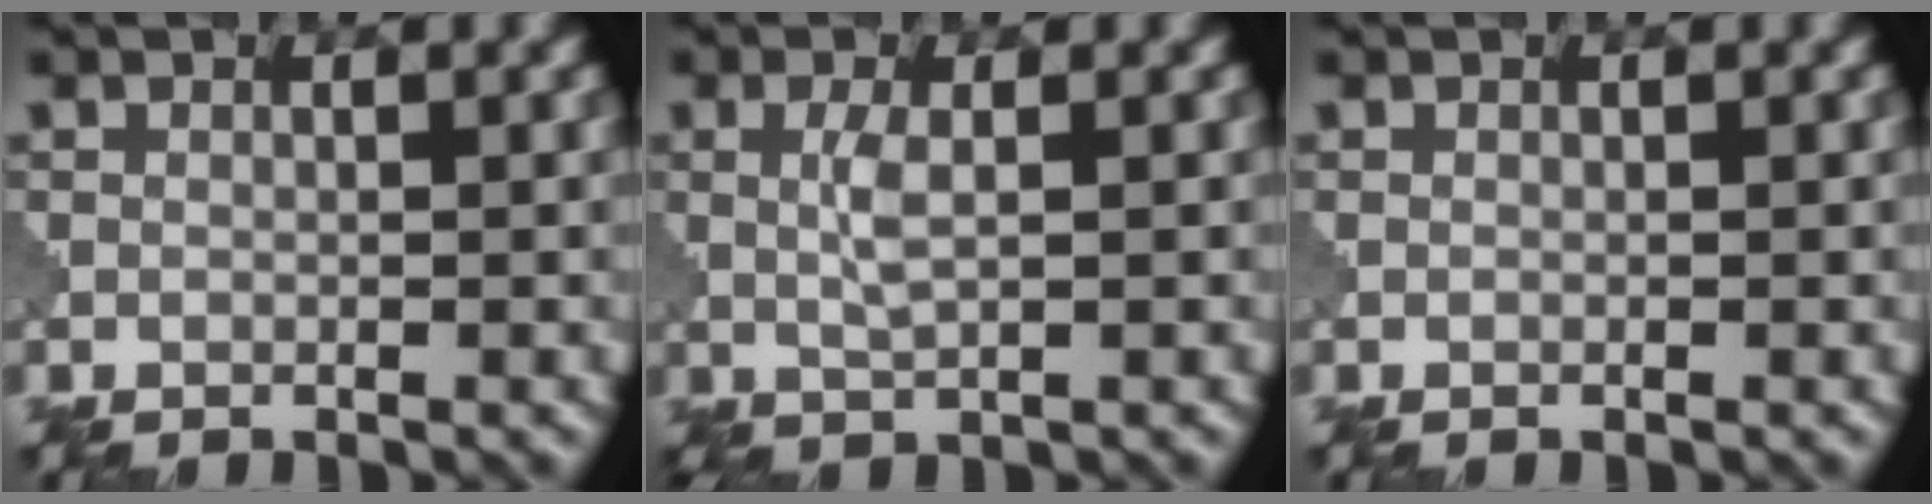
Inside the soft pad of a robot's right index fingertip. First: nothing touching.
{"total": 2.2, "force": [0.2, 0.5, 2.1], "torque": [-0.051, 0.003, 0.005]}
{"total": 0.0}